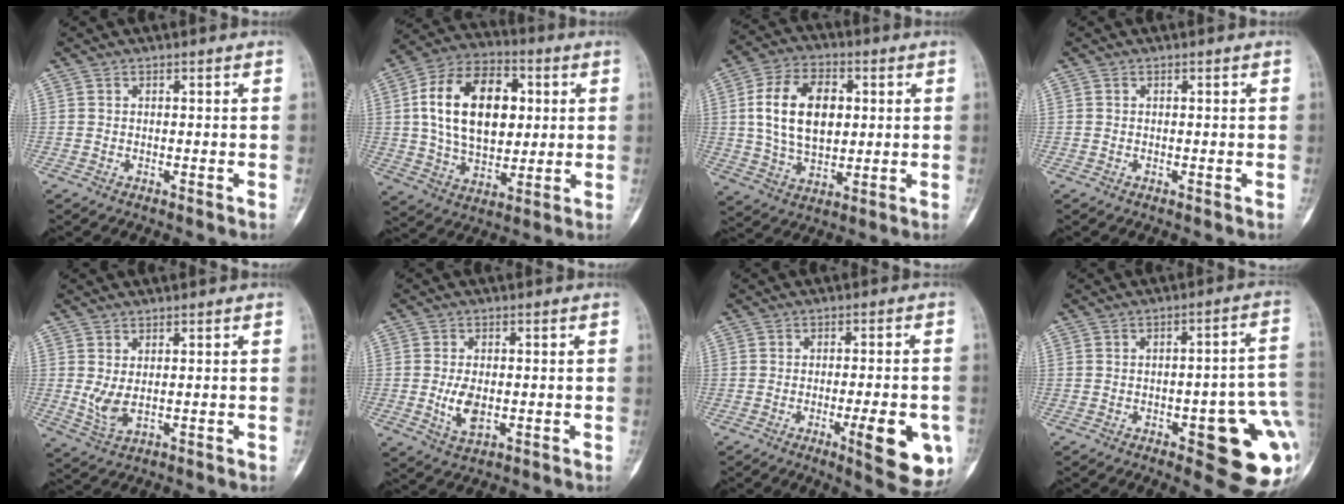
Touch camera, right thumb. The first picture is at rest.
{"total": 19.9, "force": [3.5, 12.7, 14.9], "torque": [-0.224, 0.007, 0.060]}
{"total": 14.6, "force": [2.3, 9.2, 11.1], "torque": [-0.174, 0.000, 0.041]}
{"total": 0.0}
{"total": 4.1, "force": [0.5, 1.9, 3.6], "torque": [-0.074, -0.008, 0.020]}
{"total": 5.0, "force": [-0.6, 2.8, 4.2], "torque": [-0.078, -0.008, -0.005]}
{"total": 11.6, "force": [-3.9, 3.0, 10.5], "torque": [-0.124, -0.005, -0.046]}
{"total": 17.9, "force": [-4.1, 5.6, 16.5], "torque": [-0.157, 0.022, -0.033]}